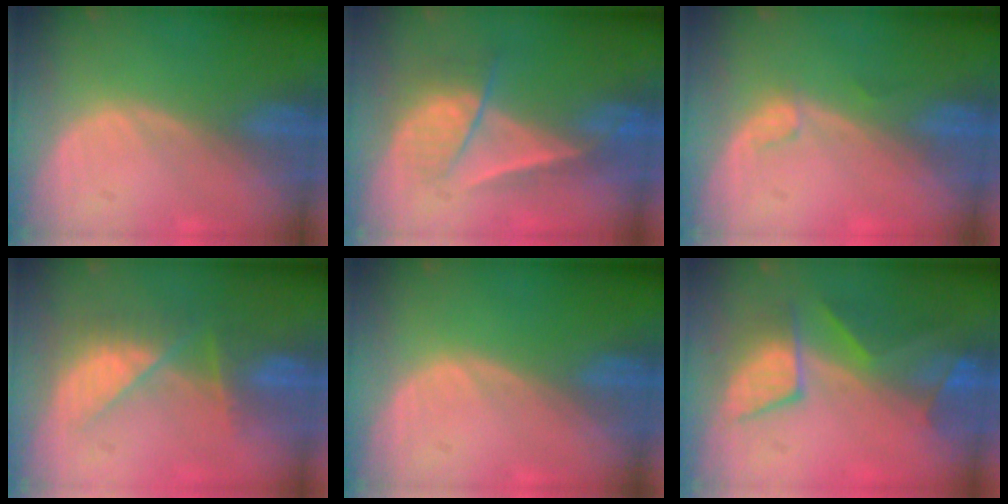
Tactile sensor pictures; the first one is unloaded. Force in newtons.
{"total": 7.1, "press": 6.1, "slide": 3.7}
{"total": 1.1, "press": 1.1, "slide": 0.2}
{"total": 8.0, "press": 6.9, "slide": 4.1}
{"total": 0.0}
{"total": 7.6, "press": 7.5, "slide": 1.2}